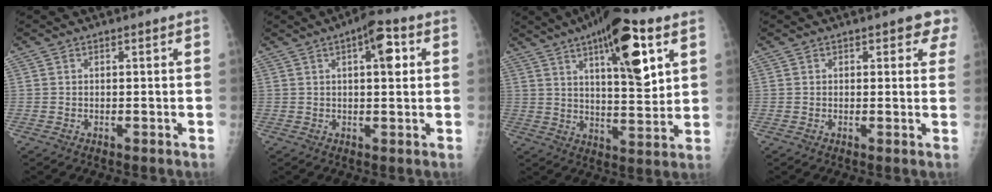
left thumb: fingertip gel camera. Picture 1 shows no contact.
{"total": 6.7, "force": [2.2, 2.5, 5.8], "torque": [-0.070, 0.005, 0.025]}
{"total": 17.2, "force": [7.9, 5.3, 14.3], "torque": [-0.196, -0.031, 0.123]}
{"total": 3.7, "force": [2.1, 2.4, 1.9], "torque": [0.022, -0.004, 0.016]}